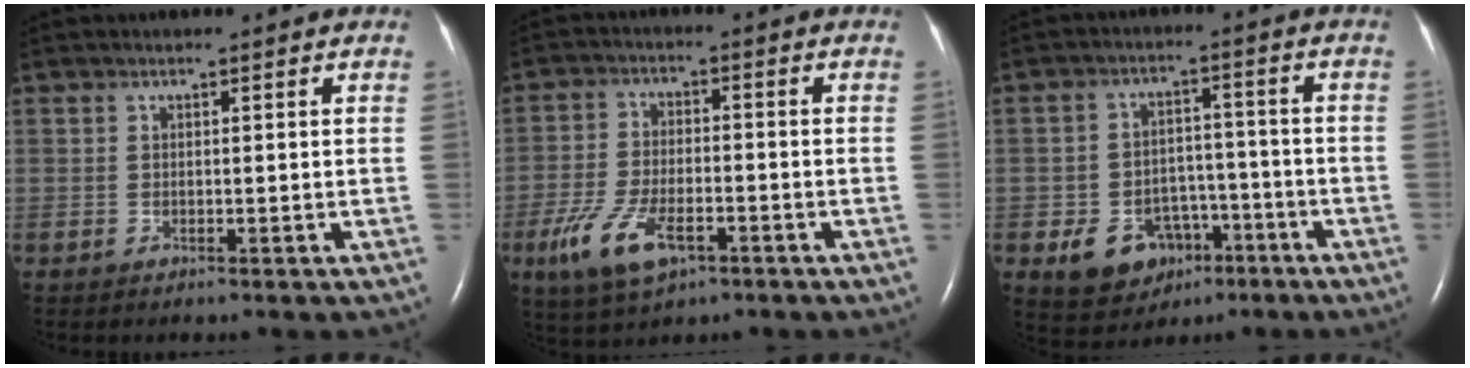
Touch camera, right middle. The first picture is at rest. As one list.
[{"total": 9.3, "force": [-4.6, 3.9, 7.1], "torque": [-0.156, -0.010, -0.079]}, {"total": 8.8, "force": [-4.1, 6.5, 4.3], "torque": [-0.075, 0.014, -0.056]}]